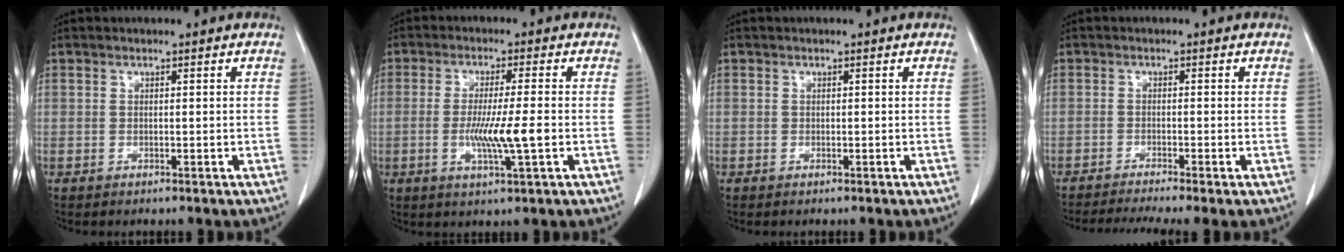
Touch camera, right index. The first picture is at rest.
{"total": 7.2, "force": [-1.4, -0.2, 7.0], "torque": [-0.127, -0.012, -0.025]}
{"total": 0.0}
{"total": 6.5, "force": [-5.2, -0.4, 3.8], "torque": [-0.062, -0.010, -0.085]}